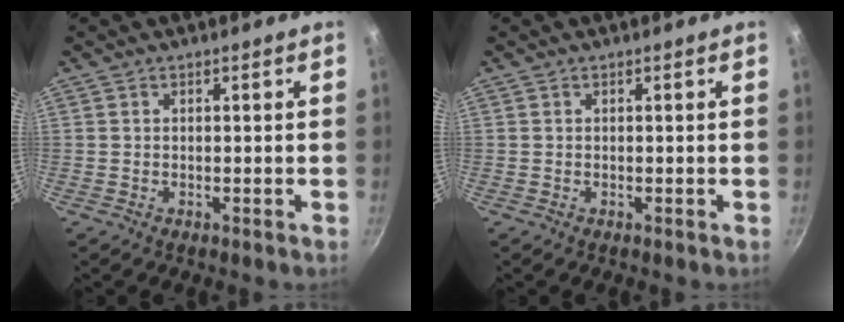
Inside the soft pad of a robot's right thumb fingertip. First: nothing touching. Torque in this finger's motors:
{"motor_torque": [-0.01, 0.02, 0.00, 0.00, 0.00]}